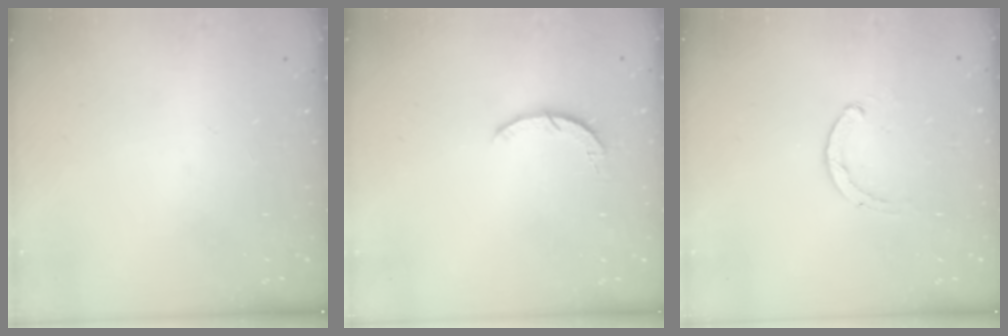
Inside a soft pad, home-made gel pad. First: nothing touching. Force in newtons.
{"total": 3.0, "press": 3.0, "slide": 0.4}
{"total": 1.8, "press": 1.7, "slide": 0.5}